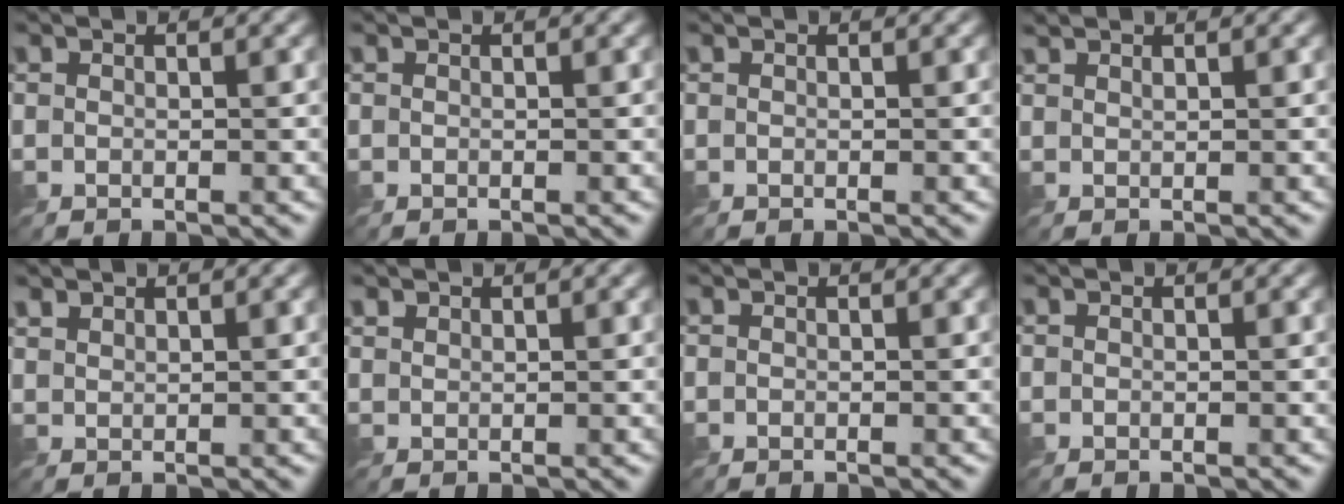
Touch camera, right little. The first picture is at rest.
{"total": 0.0}
{"total": 0.0}
{"total": 0.9, "force": [0.8, 0.1, 0.3], "torque": [-0.008, 0.000, 0.016]}
{"total": 1.1, "force": [1.1, 0.3, 0.3], "torque": [-0.010, 0.000, 0.027]}
{"total": 0.8, "force": [0.8, 0.3, 0.1], "torque": [-0.005, 0.000, 0.020]}
{"total": 0.0}
{"total": 0.0}